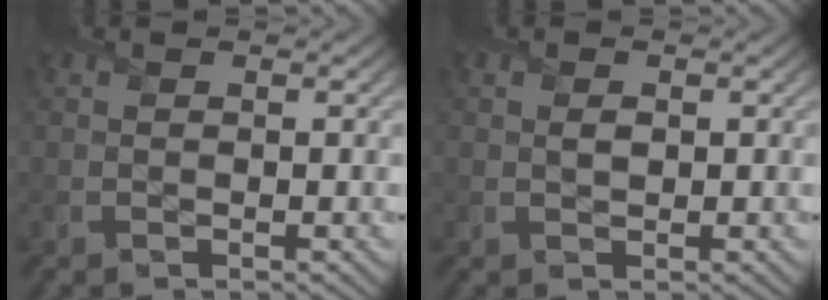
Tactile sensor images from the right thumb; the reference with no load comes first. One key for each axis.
{"total": 0.8, "fx": 0.3, "fy": 0.6, "fz": 0.5, "tx": -0.010, "ty": -0.006, "tz": 0.007}